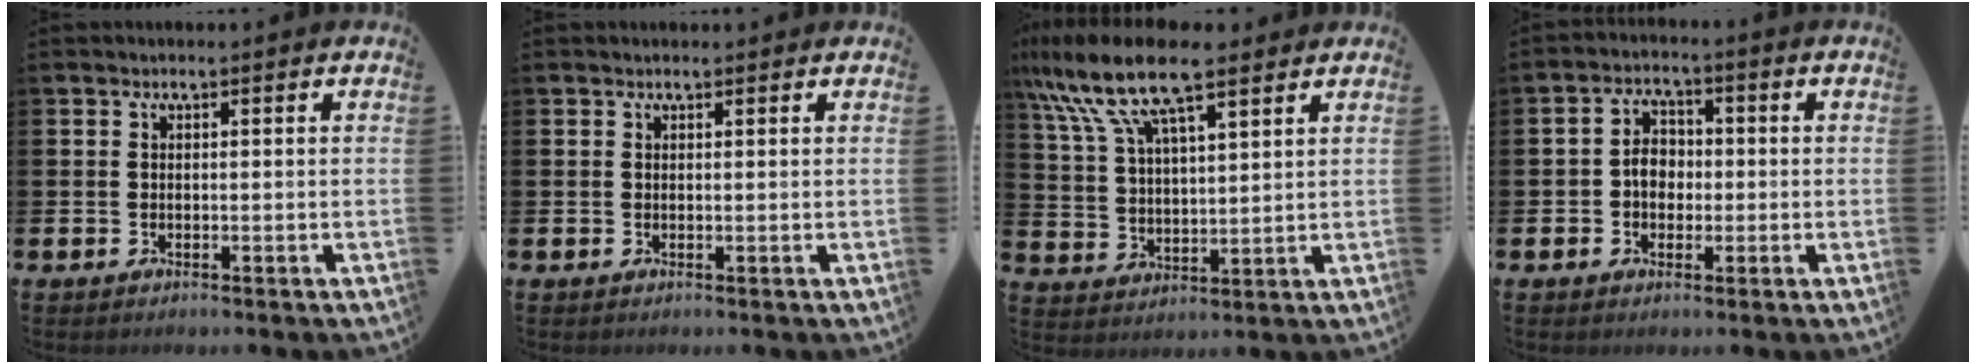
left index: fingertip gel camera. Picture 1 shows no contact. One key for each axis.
{"total": 0.5, "fx": 0.5, "fy": 0.1, "fz": 0.1, "tx": 0.008, "ty": -0.003, "tz": 0.007}
{"total": 12.0, "fx": 9.3, "fy": 3.2, "fz": 7.0, "tx": -0.169, "ty": -0.017, "tz": 0.169}
{"total": 3.9, "fx": -0.4, "fy": 3.0, "fz": 2.4, "tx": -0.041, "ty": 0.007, "tz": -0.013}